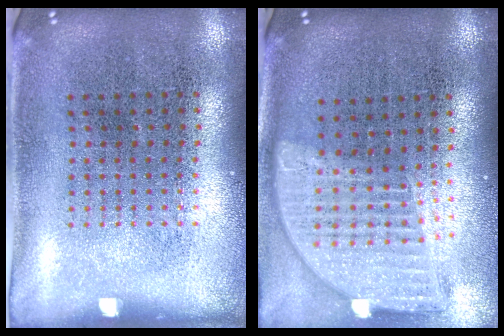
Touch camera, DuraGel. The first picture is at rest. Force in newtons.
{"total": 2.0, "press": 1.6, "slide": 1.2}